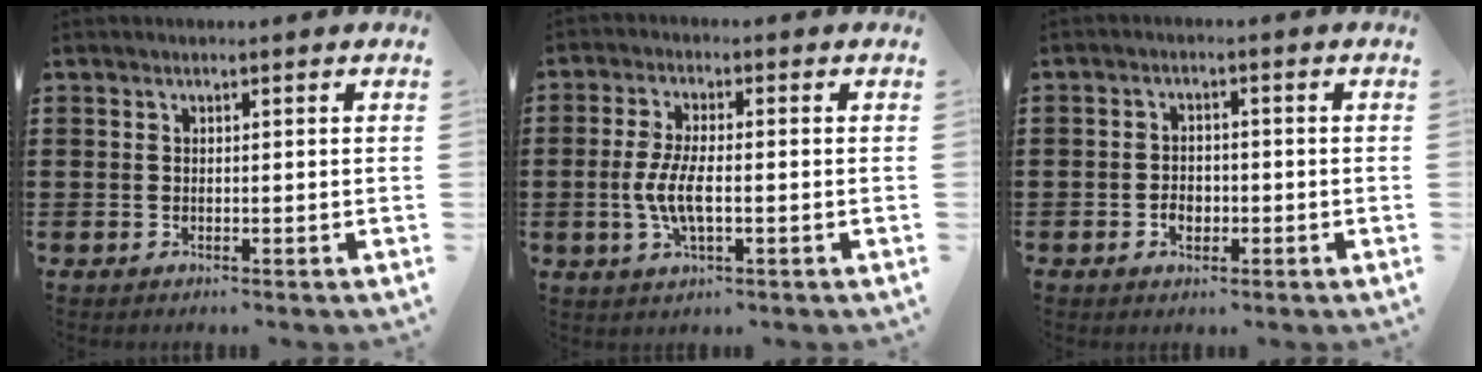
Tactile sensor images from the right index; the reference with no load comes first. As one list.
[{"total": 5.9, "force": [-1.0, 2.0, 5.4], "torque": [-0.122, -0.003, -0.026]}, {"total": 2.6, "force": [-1.0, 2.0, 1.3], "torque": [-0.027, 0.004, -0.020]}]